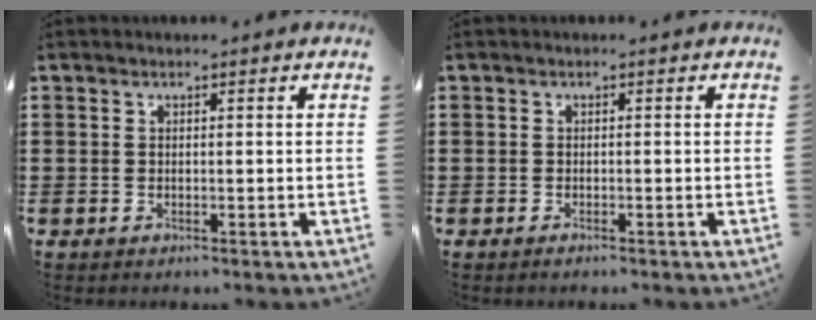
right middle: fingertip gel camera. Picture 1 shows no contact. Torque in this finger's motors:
{"motor_torque": [0.04, 0.00, 0.05, -0.01]}